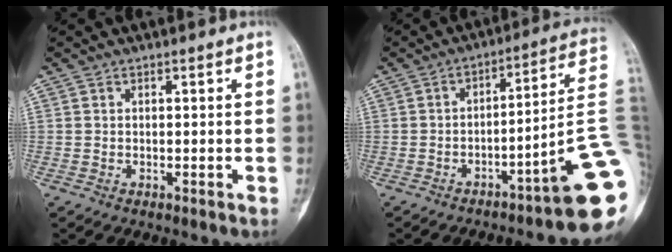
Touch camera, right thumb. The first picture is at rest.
{"total": 15.7, "force": [-5.6, 1.3, 14.6], "torque": [-0.138, 0.053, -0.076]}